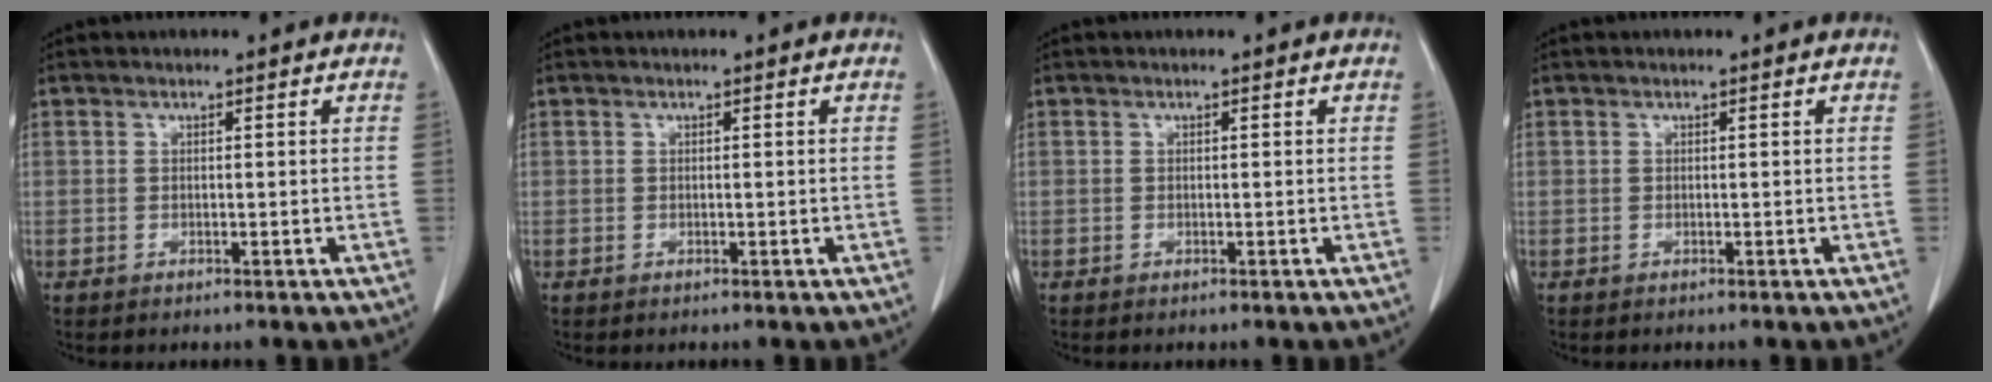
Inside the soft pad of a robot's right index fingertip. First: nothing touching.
{"total": 0.0}
{"total": 0.0}
{"total": 0.0}